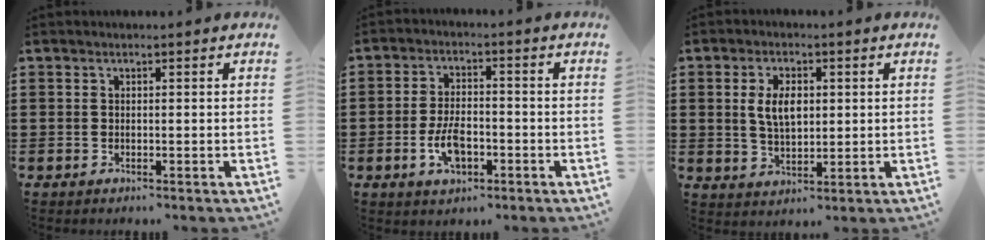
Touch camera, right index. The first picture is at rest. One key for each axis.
{"total": 6.0, "fx": -2.1, "fy": 3.1, "fz": 4.7, "tx": -0.105, "ty": 0.000, "tz": -0.042}
{"total": 5.4, "fx": 0.8, "fy": 2.9, "fz": 4.5, "tx": -0.085, "ty": 0.009, "tz": 0.010}